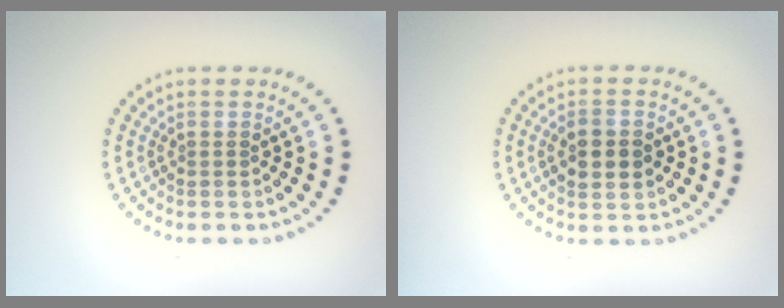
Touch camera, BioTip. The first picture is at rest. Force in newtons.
{"total": 3.2, "press": 3.2, "slide": 0.1}